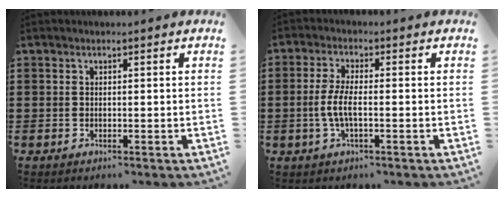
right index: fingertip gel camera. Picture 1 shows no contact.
{"total": 4.6, "force": [-1.0, 1.3, 4.3], "torque": [-0.106, -0.005, -0.028]}